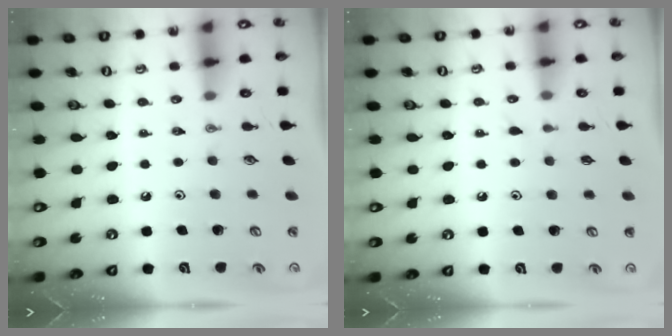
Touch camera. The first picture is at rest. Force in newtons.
{"total": 6.1, "press": 6.1, "slide": 0.5}